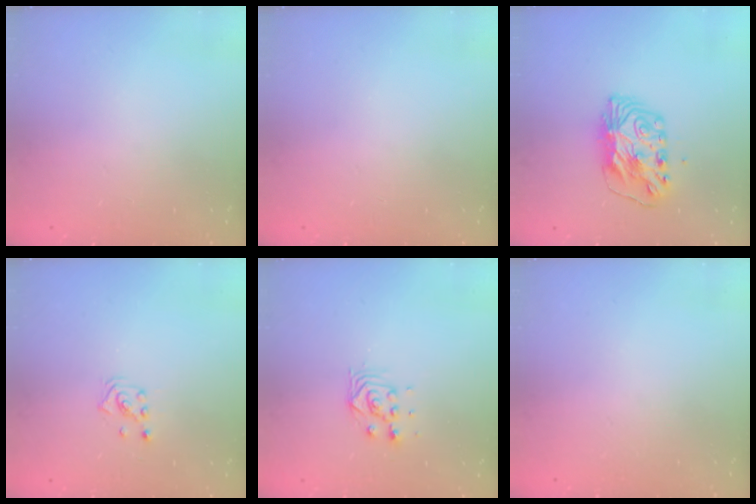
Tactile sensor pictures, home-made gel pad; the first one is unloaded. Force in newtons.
{"total": 0.0}
{"total": 8.8, "press": 8.7, "slide": 0.8}
{"total": 1.3, "press": 1.3, "slide": 0.1}
{"total": 4.9, "press": 4.9, "slide": 0.2}
{"total": 0.0}